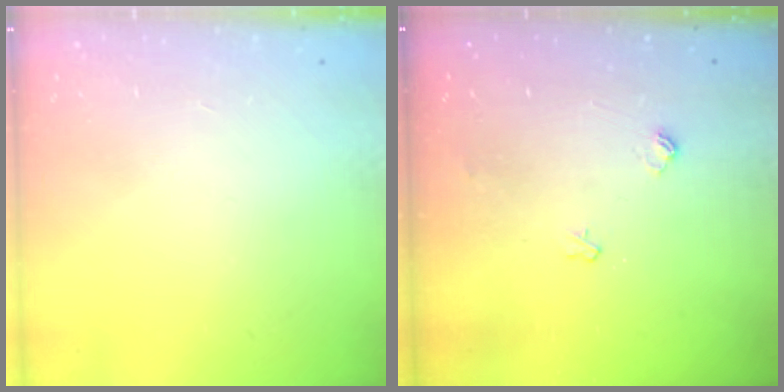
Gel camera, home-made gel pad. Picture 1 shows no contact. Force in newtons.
{"total": 5.0, "press": 5.0, "slide": 0.8}